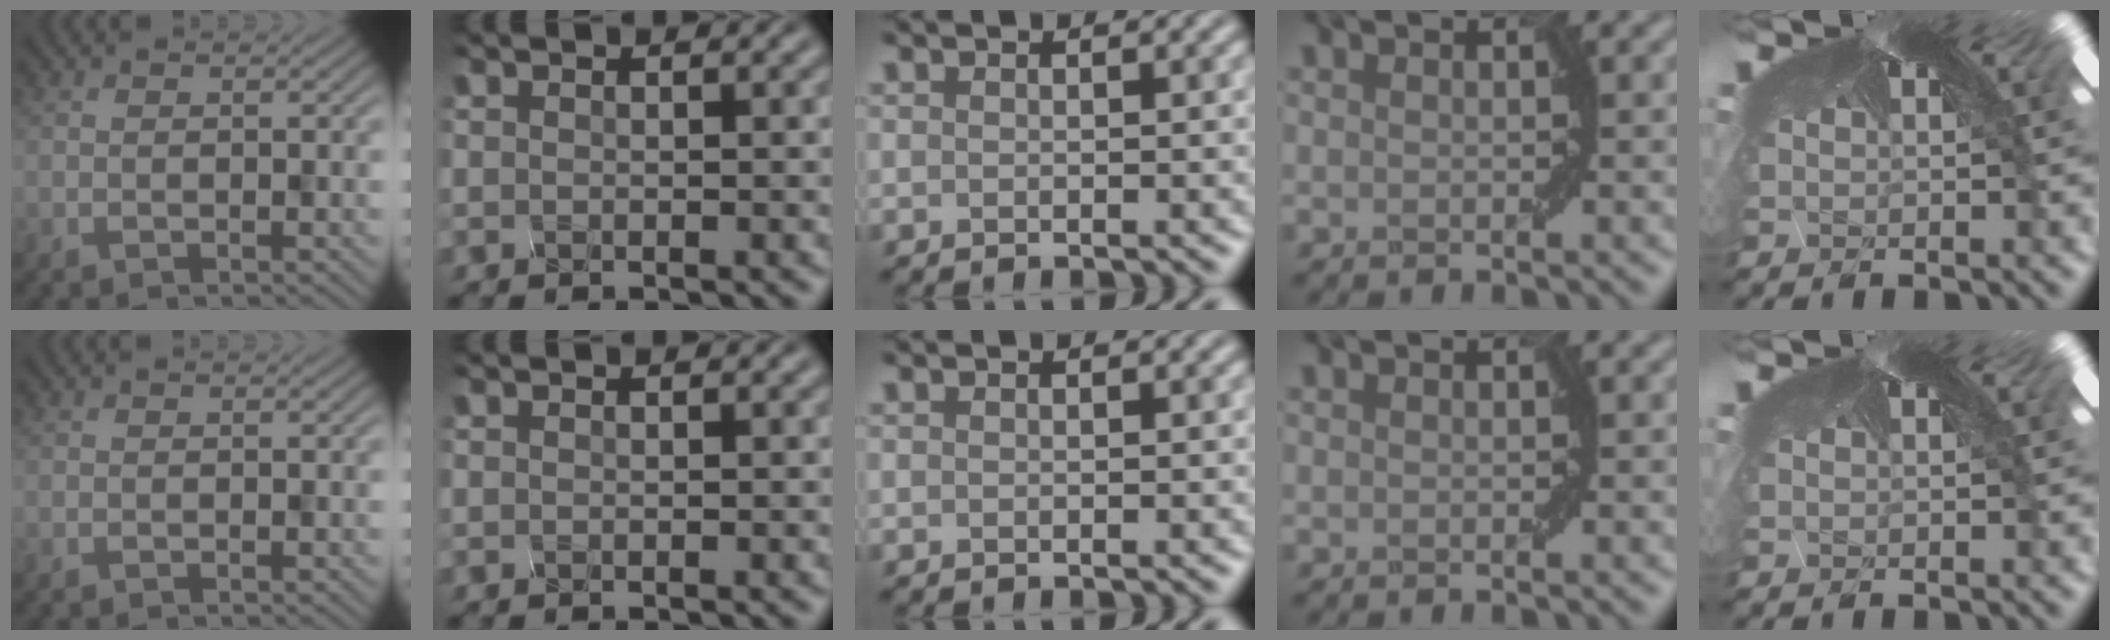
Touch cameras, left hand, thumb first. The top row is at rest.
{}